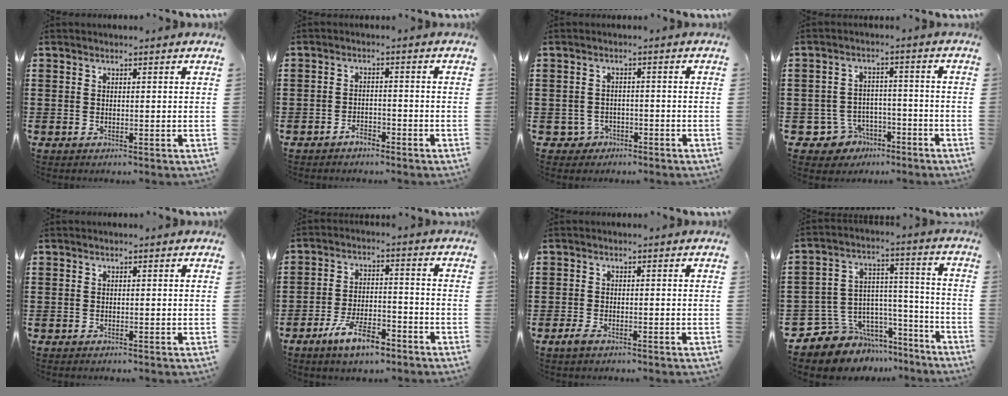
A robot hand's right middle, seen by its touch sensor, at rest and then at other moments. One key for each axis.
{"total": 2.4, "fx": -2.2, "fy": 0.7, "fz": 0.7, "tx": -0.019, "ty": 0.000, "tz": -0.043}
{"total": 2.2, "fx": -1.7, "fy": 1.4, "fz": 0.4, "tx": -0.016, "ty": -0.001, "tz": -0.037}
{"total": 4.7, "fx": -3.6, "fy": 2.9, "fz": 0.8, "tx": -0.038, "ty": 0.007, "tz": -0.073}
{"total": 0.0}
{"total": 8.0, "fx": -5.6, "fy": 2.5, "fz": 5.2, "tx": -0.107, "ty": 0.006, "tz": -0.105}
{"total": 1.7, "fx": -1.0, "fy": 0.6, "fz": 1.2, "tx": -0.038, "ty": -0.007, "tz": -0.024}
{"total": 7.9, "fx": -6.1, "fy": 5.0, "fz": 0.2, "tx": -0.021, "ty": 0.005, "tz": -0.111}